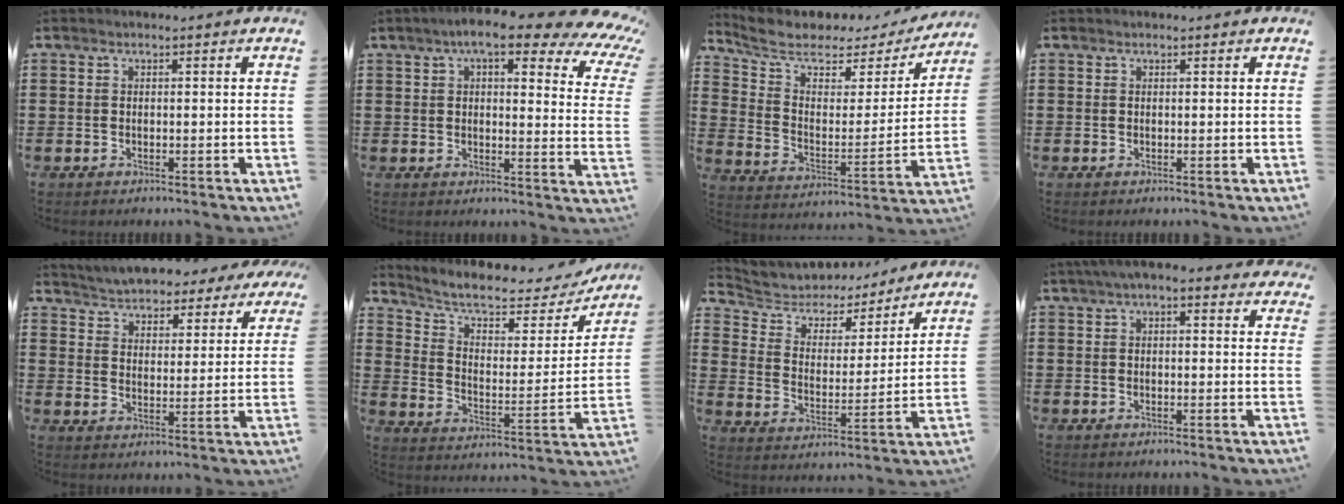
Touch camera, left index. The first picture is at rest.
{"total": 9.2, "force": [6.3, 2.0, 6.4], "torque": [-0.111, -0.024, 0.103]}
{"total": 6.3, "force": [4.8, 2.7, 2.9], "torque": [-0.087, -0.030, 0.079]}
{"total": 0.0}
{"total": 4.8, "force": [4.7, 0.6, 0.3], "torque": [-0.033, -0.028, 0.082]}
{"total": 6.3, "force": [5.0, 1.9, 3.3], "torque": [-0.089, -0.031, 0.083]}
{"total": 4.8, "force": [4.3, 2.3, 0.4], "torque": [-0.043, -0.031, 0.068]}
{"total": 4.1, "force": [2.9, 1.1, 2.6], "torque": [-0.058, 0.003, 0.052]}